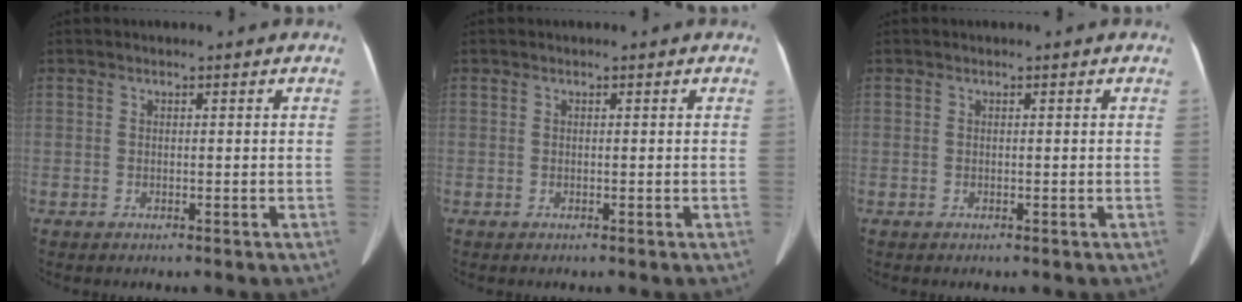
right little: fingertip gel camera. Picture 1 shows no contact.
{"total": 0.0}
{"total": 0.0}